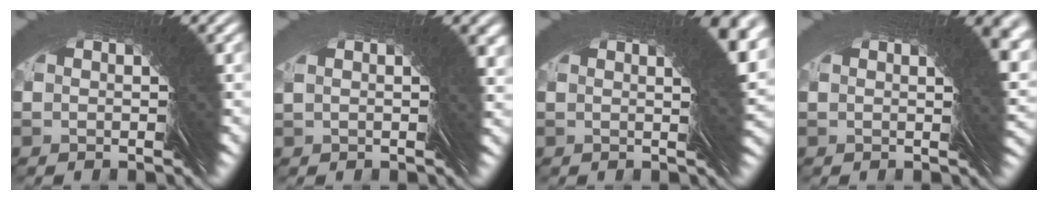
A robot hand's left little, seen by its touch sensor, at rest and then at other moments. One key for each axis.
{"total": 2.8, "fx": 0.6, "fy": -2.4, "fz": -1.3, "tx": 0.033, "ty": 0.021, "tz": 0.005}
{"total": 2.9, "fx": 0.0, "fy": -2.7, "fz": -1.1, "tx": 0.027, "ty": 0.026, "tz": -0.005}
{"total": 3.0, "fx": 0.1, "fy": -2.8, "fz": -1.3, "tx": 0.037, "ty": 0.020, "tz": 0.000}